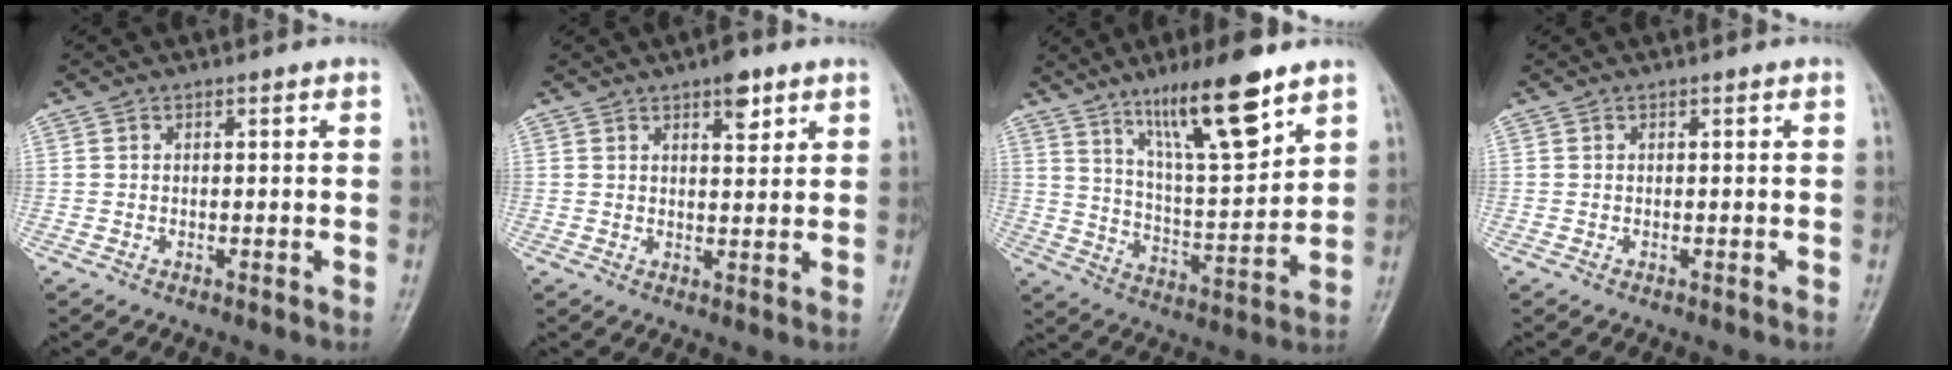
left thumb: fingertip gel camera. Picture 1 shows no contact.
{"total": 4.5, "force": [2.8, 1.9, 3.1], "torque": [-0.030, -0.014, 0.038]}
{"total": 16.1, "force": [10.4, 3.4, 11.9], "torque": [-0.187, -0.057, 0.189]}
{"total": 0.0}